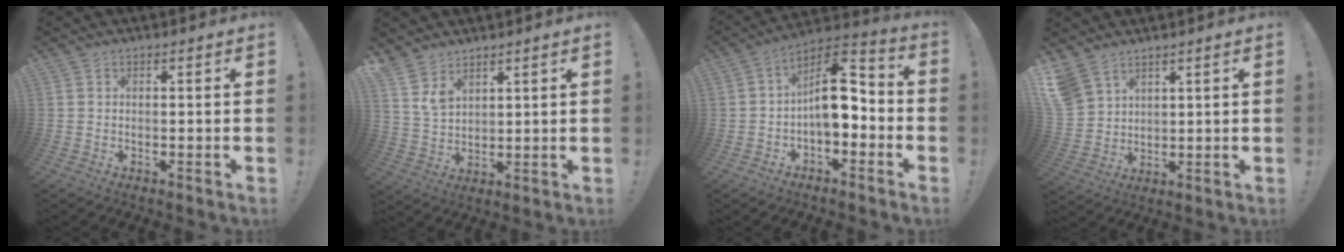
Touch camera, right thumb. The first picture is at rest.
{"total": 6.4, "force": [4.9, 3.4, 2.5], "torque": [-0.041, -0.032, 0.094]}
{"total": 13.3, "force": [-0.5, 8.1, 10.5], "torque": [-0.164, 0.014, -0.004]}
{"total": 7.9, "force": [6.0, 4.5, 2.5], "torque": [-0.068, -0.032, 0.123]}